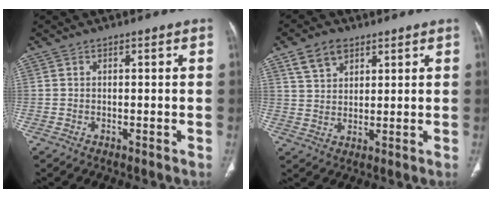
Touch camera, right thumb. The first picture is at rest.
{"total": 6.4, "force": [3.9, 4.1, 3.1], "torque": [-0.041, -0.015, 0.077]}